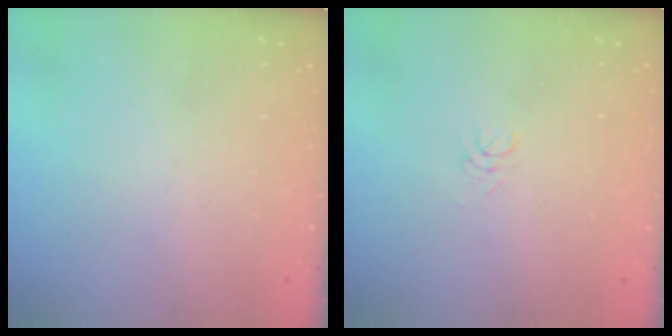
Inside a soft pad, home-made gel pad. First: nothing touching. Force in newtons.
{"total": 1.7, "press": 1.7, "slide": 0.2}